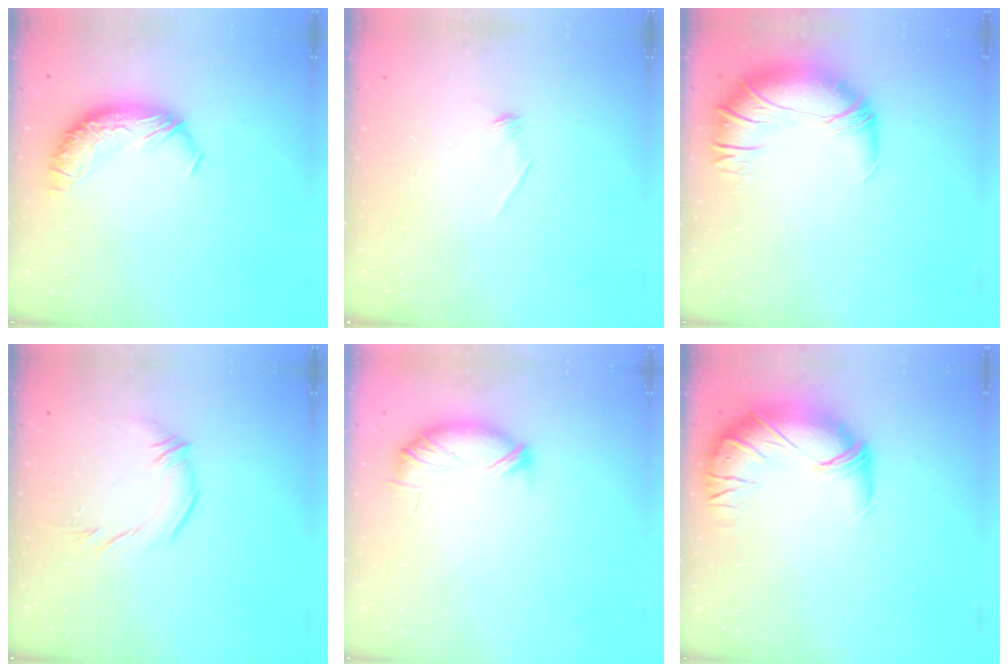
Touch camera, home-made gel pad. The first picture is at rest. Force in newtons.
{"total": 7.3, "press": 7.2, "slide": 0.8}
{"total": 3.1, "press": 1.2, "slide": 2.9}
{"total": 1.9, "press": 1.0, "slide": 1.7}
{"total": 5.3, "press": 5.3, "slide": 0.6}
{"total": 2.8, "press": 0.1, "slide": 2.8}